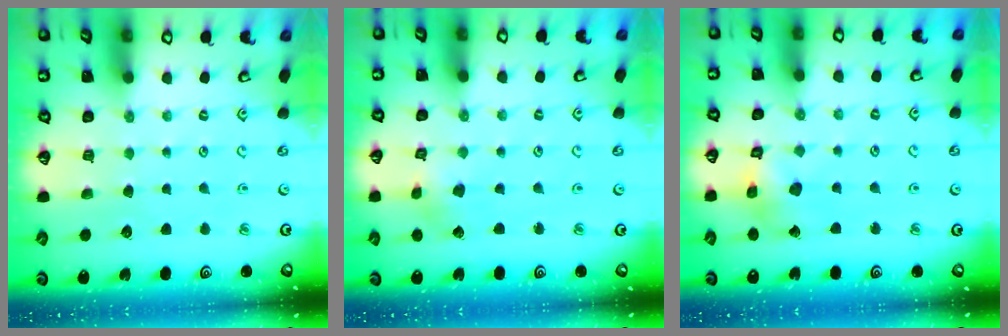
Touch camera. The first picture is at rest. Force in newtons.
{"total": 2.4, "press": 2.4, "slide": 0.2}
{"total": 7.6, "press": 7.5, "slide": 0.7}